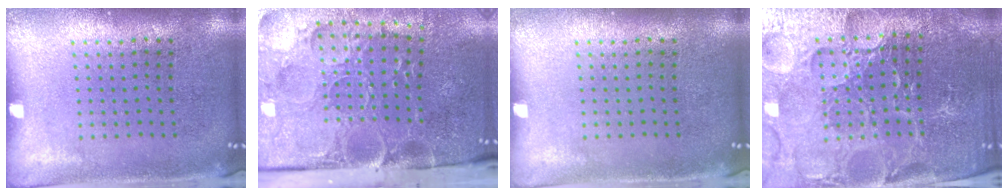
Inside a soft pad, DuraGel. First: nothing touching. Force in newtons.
{"total": 5.4, "press": 4.1, "slide": 3.5}
{"total": 0.0}
{"total": 4.4, "press": 4.3, "slide": 1.1}